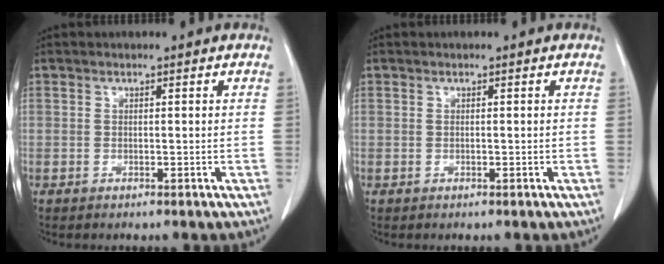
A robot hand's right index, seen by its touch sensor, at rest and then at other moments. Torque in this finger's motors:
{"motor_torque": [0.00, 0.00, 0.00, 0.00]}